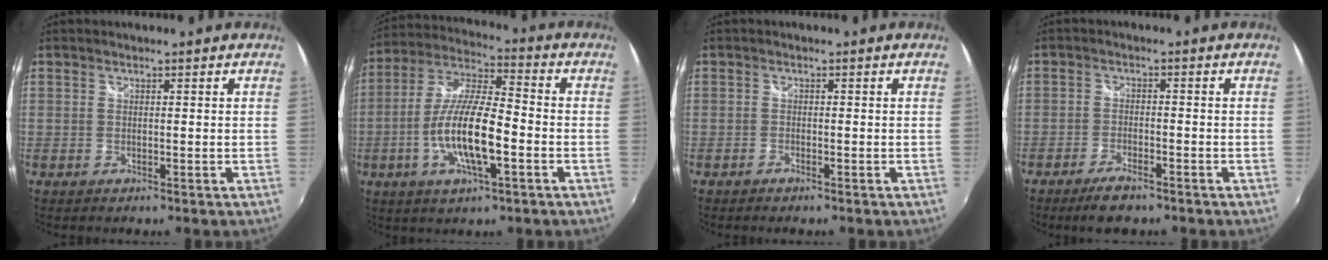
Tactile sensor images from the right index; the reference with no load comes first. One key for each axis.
{"total": 14.7, "fx": -4.2, "fy": 3.9, "fz": 13.5, "tx": -0.270, "ty": -0.004, "tz": -0.083}
{"total": 1.2, "fx": -1.0, "fy": 0.4, "fz": 0.4, "tx": -0.015, "ty": -0.002, "tz": -0.022}
{"total": 5.4, "fx": -4.1, "fy": 1.7, "fz": 3.0, "tx": -0.075, "ty": -0.003, "tz": -0.075}